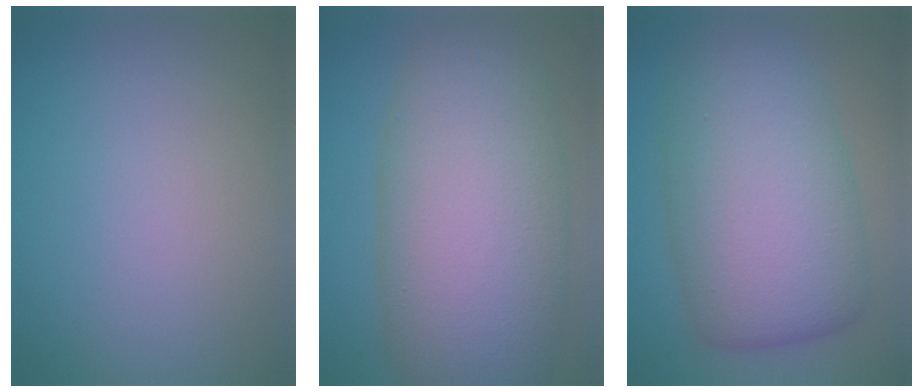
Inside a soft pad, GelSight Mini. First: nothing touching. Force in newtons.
{"total": 12.2, "press": 12.2, "slide": 0.4}
{"total": 11.2, "press": 11.2, "slide": 0.1}